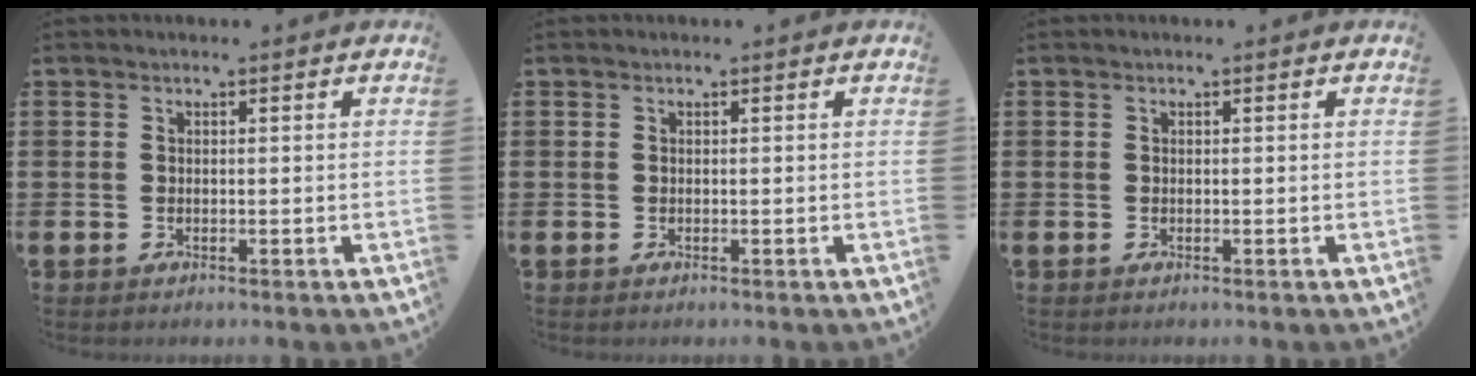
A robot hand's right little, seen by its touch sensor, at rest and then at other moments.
{"total": 0.0}
{"total": 0.0}